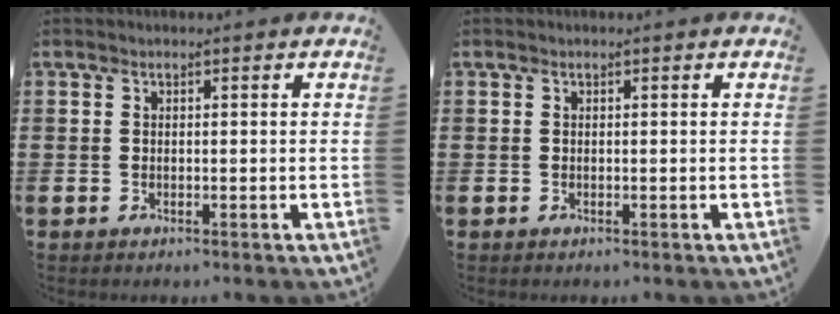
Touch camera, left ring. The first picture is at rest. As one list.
[{"total": 0.0}]